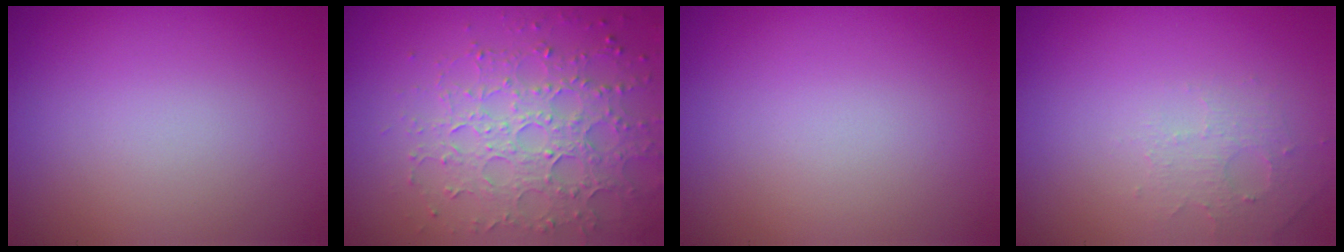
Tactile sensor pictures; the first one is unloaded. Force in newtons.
{"total": 5.5, "press": 4.7, "slide": 2.8}
{"total": 0.0}
{"total": 1.8, "press": 1.7, "slide": 0.4}